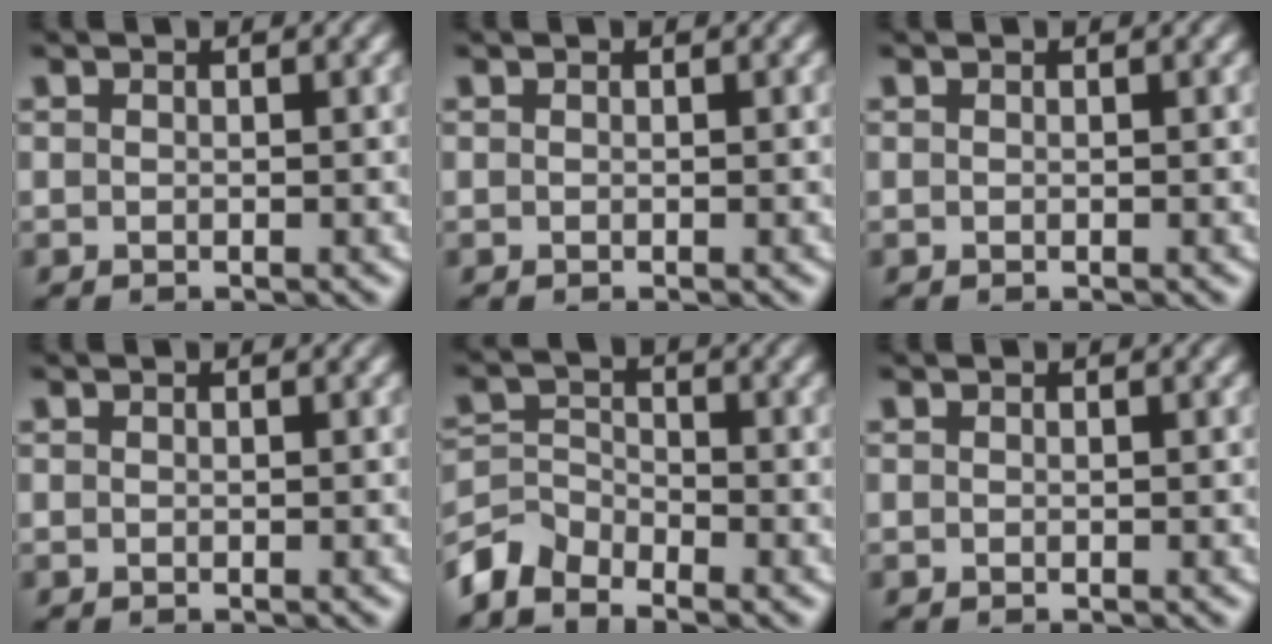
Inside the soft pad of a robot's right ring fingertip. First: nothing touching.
{"total": 0.0}
{"total": 0.0}
{"total": 0.0}
{"total": 4.2, "force": [-3.0, 2.6, 1.4], "torque": [-0.024, -0.019, -0.048]}
{"total": 0.0}